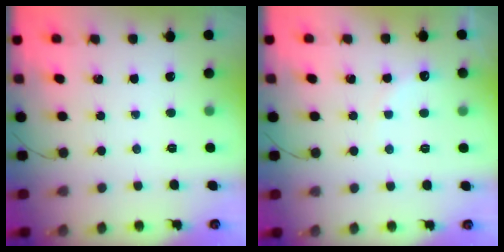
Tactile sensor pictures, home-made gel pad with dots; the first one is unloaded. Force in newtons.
{"total": 7.4, "press": 7.2, "slide": 1.4}